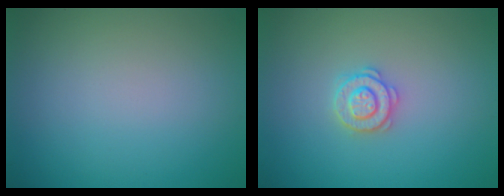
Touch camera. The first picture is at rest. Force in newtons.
{"total": 2.6, "press": 2.5, "slide": 0.5}